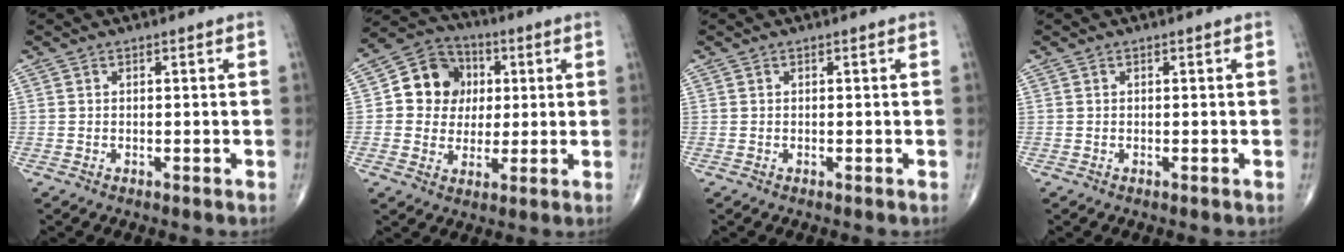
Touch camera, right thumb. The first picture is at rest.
{"total": 9.5, "force": [1.5, 8.1, 4.7], "torque": [-0.047, 0.007, 0.017]}
{"total": 0.0}
{"total": 0.0}